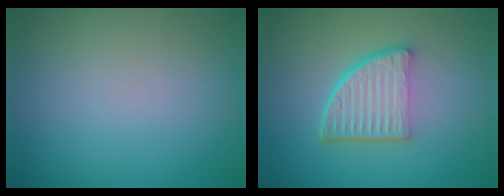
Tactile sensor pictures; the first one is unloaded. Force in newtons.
{"total": 5.6, "press": 3.8, "slide": 4.1}